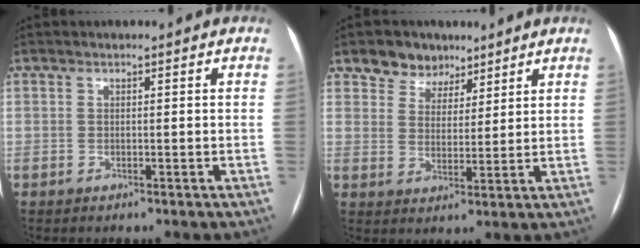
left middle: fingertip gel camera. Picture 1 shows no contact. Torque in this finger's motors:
{"motor_torque": [0.06, -0.06, 0.03, 0.00]}